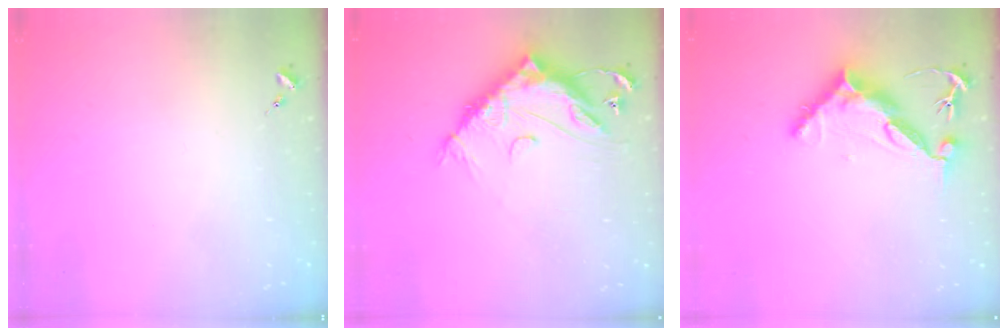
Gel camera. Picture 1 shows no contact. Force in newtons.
{"total": 15.2, "press": 15.2, "slide": 1.0}
{"total": 10.7, "press": 10.6, "slide": 0.9}